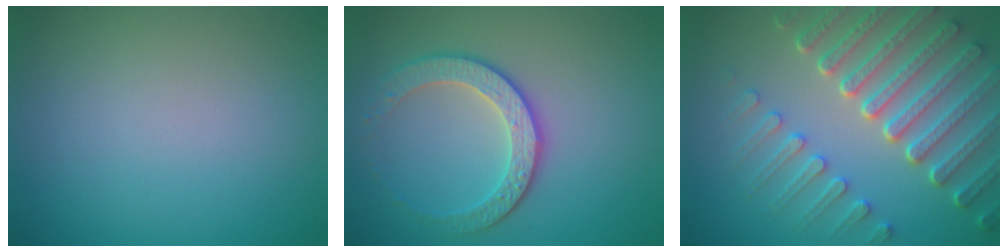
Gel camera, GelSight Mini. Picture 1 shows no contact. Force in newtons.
{"total": 3.7, "press": 3.3, "slide": 1.5}
{"total": 8.0, "press": 6.1, "slide": 5.2}